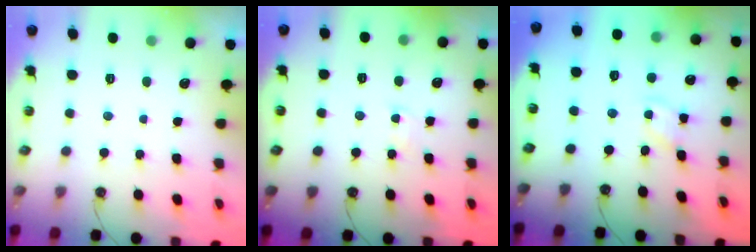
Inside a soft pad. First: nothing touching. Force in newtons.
{"total": 1.7, "press": 1.6, "slide": 0.3}
{"total": 3.9, "press": 3.8, "slide": 0.5}